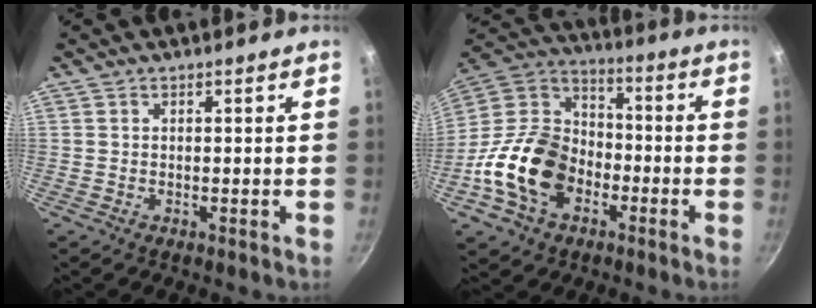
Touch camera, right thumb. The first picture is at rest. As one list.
[{"total": 19.6, "force": [-6.8, 14.0, 11.9], "torque": [-0.197, 0.051, -0.141]}]